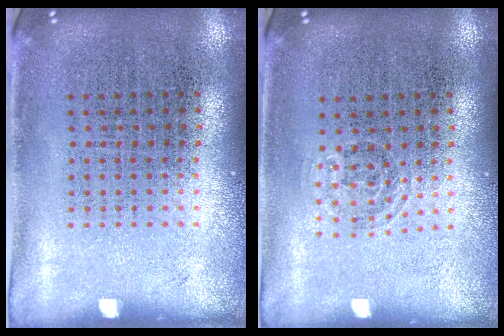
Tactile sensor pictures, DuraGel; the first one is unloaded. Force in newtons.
{"total": 0.7, "press": 0.5, "slide": 0.5}